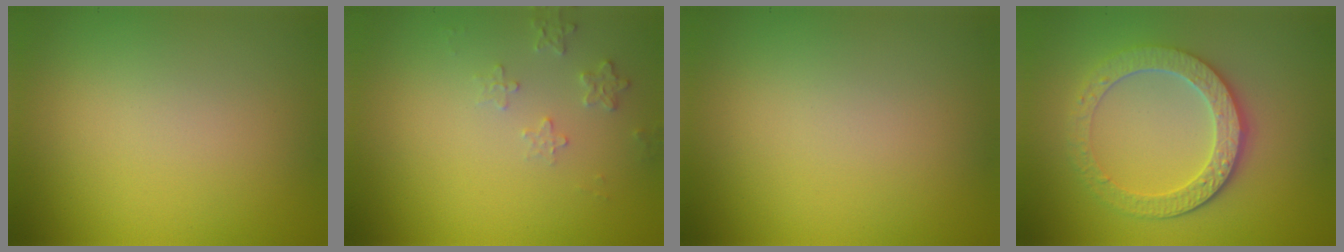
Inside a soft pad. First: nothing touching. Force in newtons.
{"total": 1.6, "press": 1.6, "slide": 0.4}
{"total": 0.0}
{"total": 4.6, "press": 4.1, "slide": 2.1}